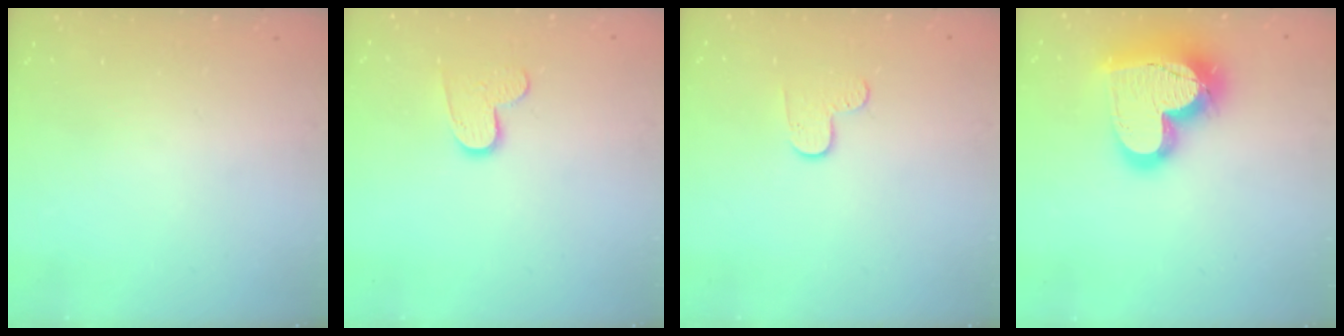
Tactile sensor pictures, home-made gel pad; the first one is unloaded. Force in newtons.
{"total": 8.0, "press": 8.0, "slide": 0.6}
{"total": 6.4, "press": 6.4, "slide": 0.5}
{"total": 23.1, "press": 23.0, "slide": 1.8}